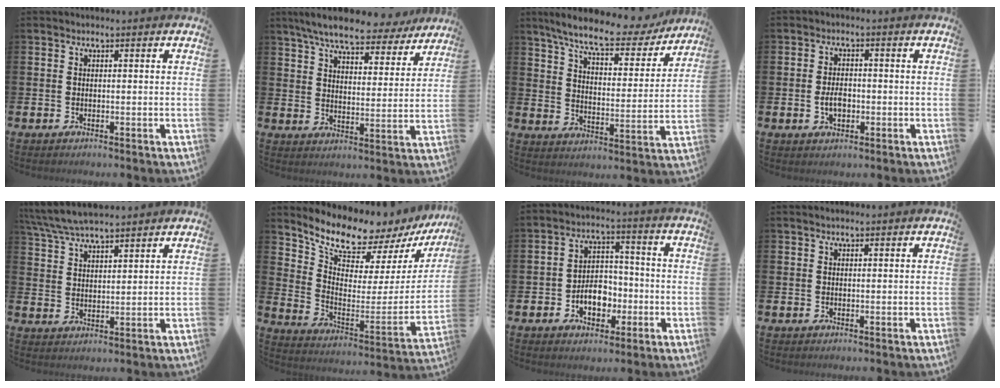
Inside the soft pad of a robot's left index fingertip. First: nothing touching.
{"total": 8.0, "force": [7.3, 1.4, 3.1], "torque": [-0.086, -0.035, 0.128]}
{"total": 8.8, "force": [7.8, 1.6, 3.9], "torque": [-0.105, -0.048, 0.131]}
{"total": 3.0, "force": [-0.5, 1.9, 2.3], "torque": [-0.024, -0.004, -0.015]}
{"total": 6.2, "force": [5.9, 0.7, 1.7], "torque": [-0.058, -0.019, 0.109]}
{"total": 9.7, "force": [9.1, 2.8, 1.9], "torque": [-0.079, -0.083, 0.155]}
{"total": 5.7, "force": [-2.0, 4.0, 3.5], "torque": [-0.046, 0.006, -0.044]}
{"total": 0.6, "force": [0.5, 0.0, 0.3], "torque": [-0.003, 0.002, 0.008]}